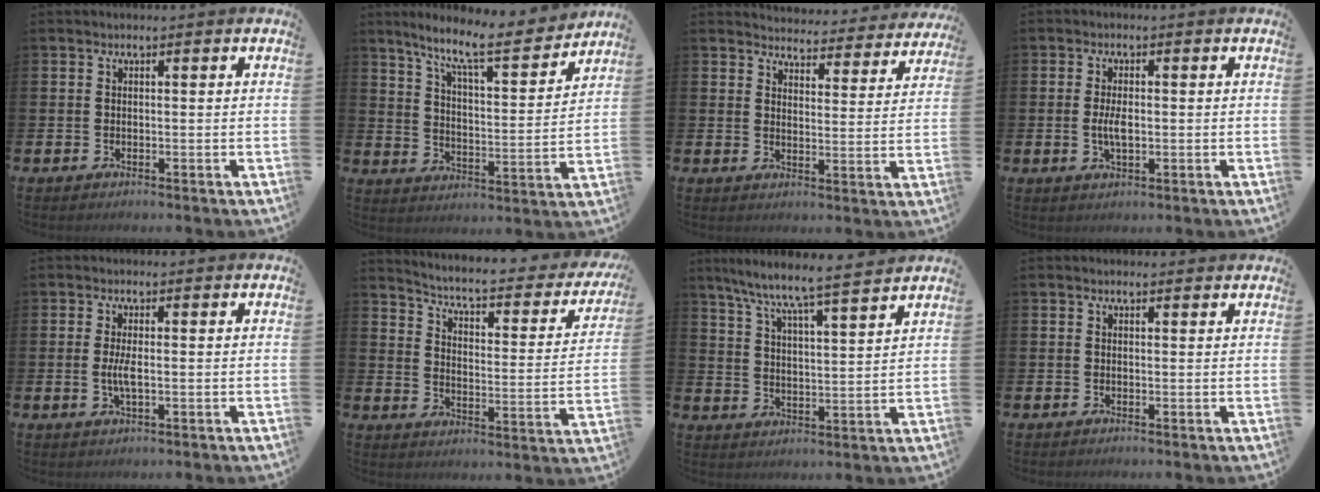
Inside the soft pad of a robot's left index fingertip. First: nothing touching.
{"total": 9.7, "force": [8.4, 1.5, 4.7], "torque": [-0.109, -0.053, 0.139]}
{"total": 4.1, "force": [4.0, 0.8, 0.2], "torque": [-0.010, -0.036, 0.065]}
{"total": 3.2, "force": [-0.1, 1.4, 2.9], "torque": [-0.045, -0.002, -0.004]}
{"total": 2.6, "force": [-0.1, 0.7, 2.5], "torque": [-0.042, -0.002, -0.003]}
{"total": 4.7, "force": [4.1, 1.0, 2.1], "torque": [-0.059, -0.035, 0.056]}
{"total": 7.1, "force": [6.8, -0.4, 2.2], "torque": [-0.073, -0.052, 0.114]}
{"total": 0.6, "force": [0.5, 0.3, 0.3], "torque": [0.005, 0.000, 0.005]}